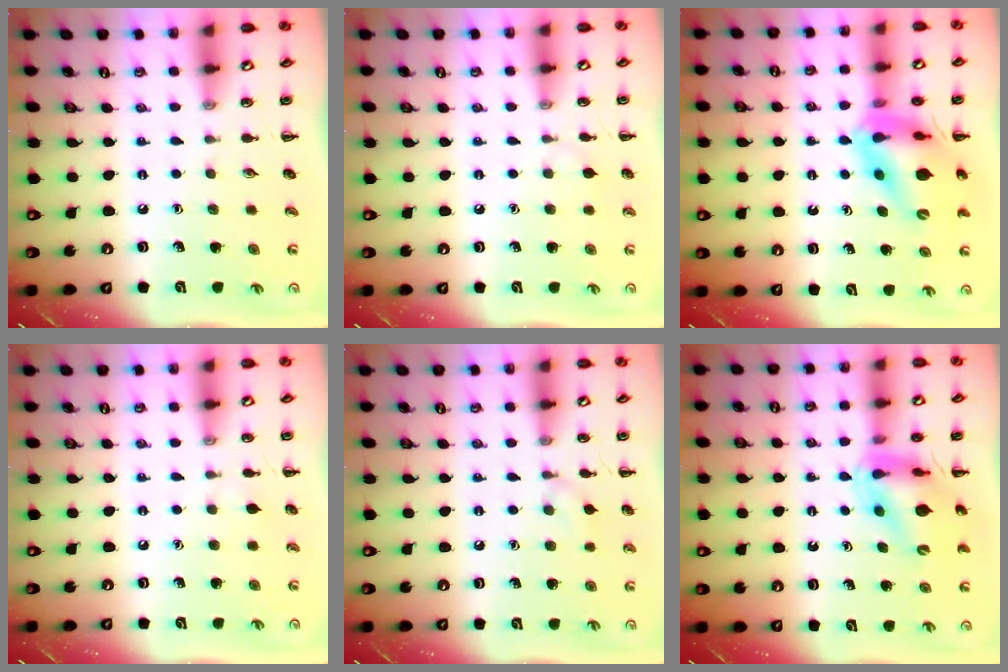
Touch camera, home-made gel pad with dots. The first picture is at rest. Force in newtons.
{"total": 4.1, "press": 3.8, "slide": 1.5}
{"total": 14.3, "press": 13.6, "slide": 4.2}
{"total": 2.7, "press": 2.5, "slide": 1.0}
{"total": 6.2, "press": 6.0, "slide": 1.8}
{"total": 12.4, "press": 11.9, "slide": 3.4}